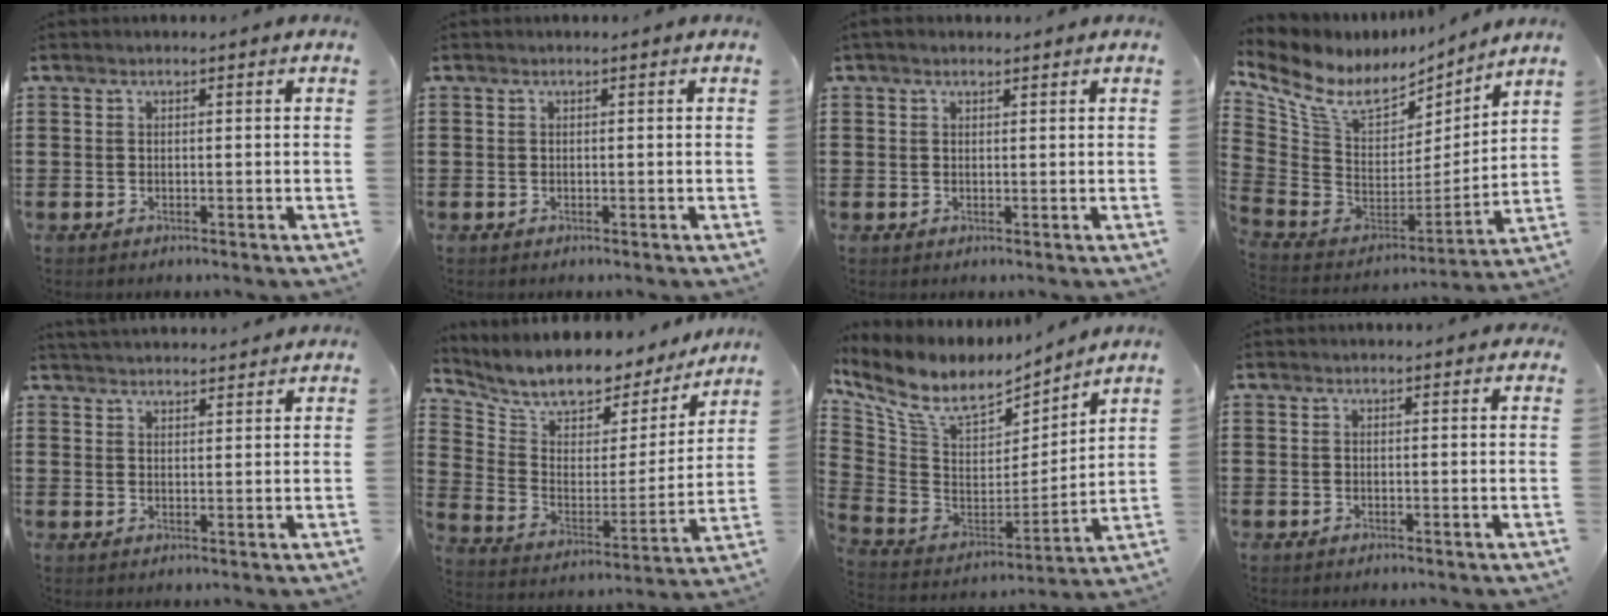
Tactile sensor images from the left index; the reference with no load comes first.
{"total": 0.0}
{"total": 1.2, "force": [0.8, 0.9, -0.1], "torque": [-0.001, 0.007, 0.015]}
{"total": 9.2, "force": [6.0, 5.1, 4.7], "torque": [-0.135, -0.044, 0.107]}
{"total": 2.7, "force": [2.7, 0.0, -0.2], "torque": [-0.005, -0.007, 0.050]}
{"total": 6.9, "force": [6.2, 2.7, 1.5], "torque": [-0.046, -0.060, 0.099]}
{"total": 9.3, "force": [6.9, 3.9, 4.9], "torque": [-0.132, -0.046, 0.122]}
{"total": 0.5, "force": [0.5, 0.3, -0.1], "torque": [0.001, 0.002, 0.010]}